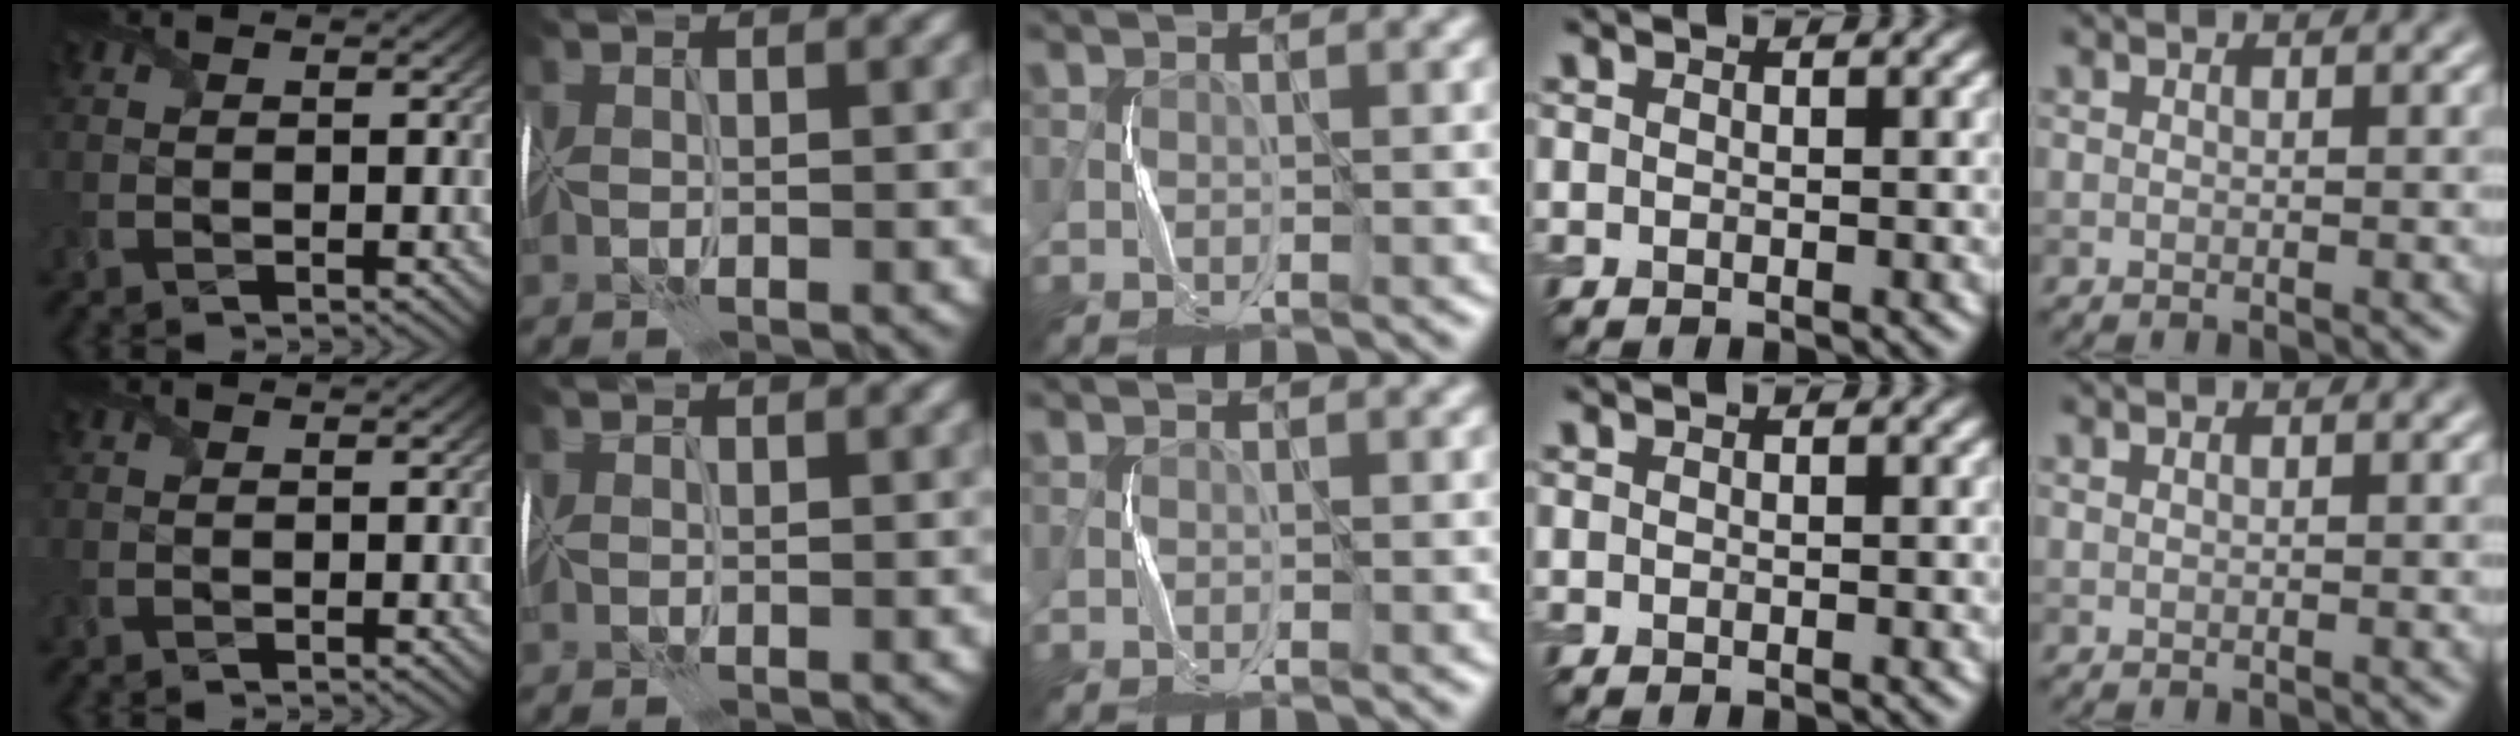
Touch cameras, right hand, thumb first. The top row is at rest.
{"index": {"total": 0.5, "force": [0.5, 0.0, 0.1], "torque": [0.002, 0.004, 0.008]}}